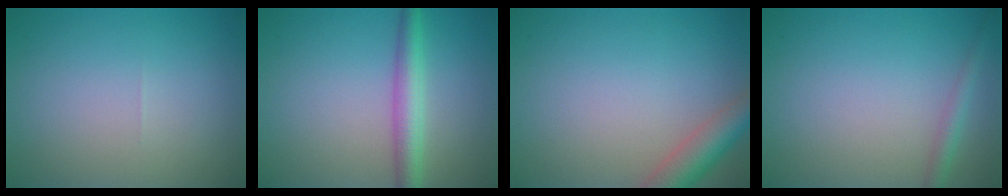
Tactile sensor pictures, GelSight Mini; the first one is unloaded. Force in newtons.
{"total": 3.5, "press": 3.5, "slide": 0.1}
{"total": 4.2, "press": 4.2, "slide": 0.3}
{"total": 1.6, "press": 1.6, "slide": 0.1}